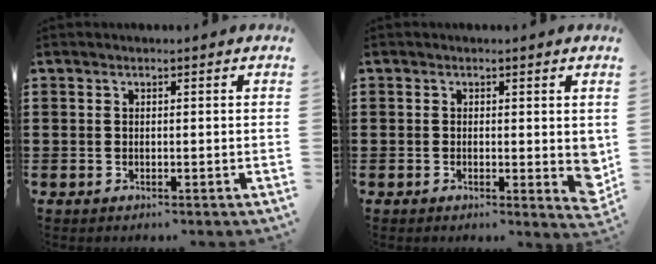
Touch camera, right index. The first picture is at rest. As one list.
[{"total": 2.1, "force": [0.0, 0.8, 2.0], "torque": [-0.021, -0.008, -0.001]}]